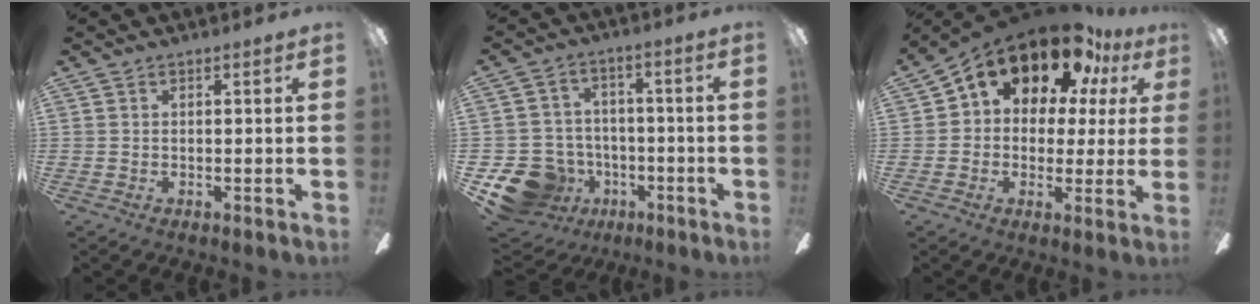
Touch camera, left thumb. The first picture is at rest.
{"total": 14.8, "force": [-7.2, 11.1, 6.5], "torque": [-0.148, 0.043, -0.117]}
{"total": 16.3, "force": [11.6, 8.5, 7.7], "torque": [-0.140, -0.078, 0.202]}